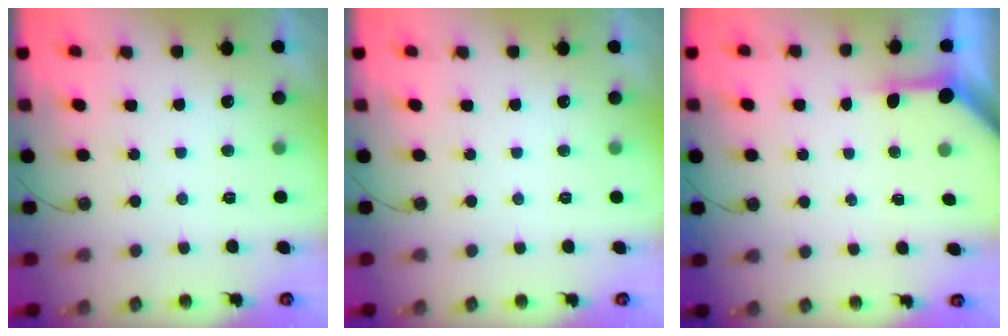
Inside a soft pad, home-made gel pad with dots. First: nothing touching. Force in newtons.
{"total": 0.0}
{"total": 3.4, "press": 3.4, "slide": 0.4}